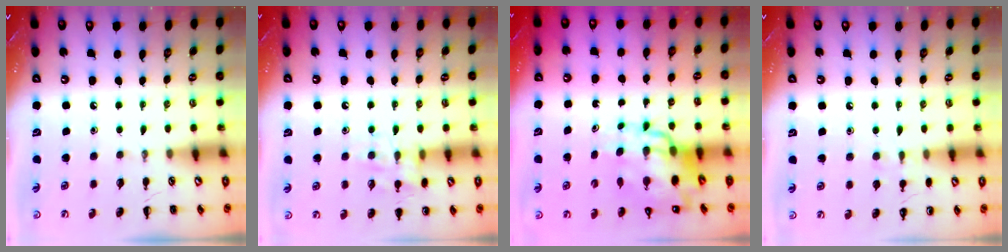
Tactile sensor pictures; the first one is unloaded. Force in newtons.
{"total": 11.3, "press": 11.2, "slide": 1.6}
{"total": 16.1, "press": 15.4, "slide": 4.6}
{"total": 5.0, "press": 4.7, "slide": 1.5}